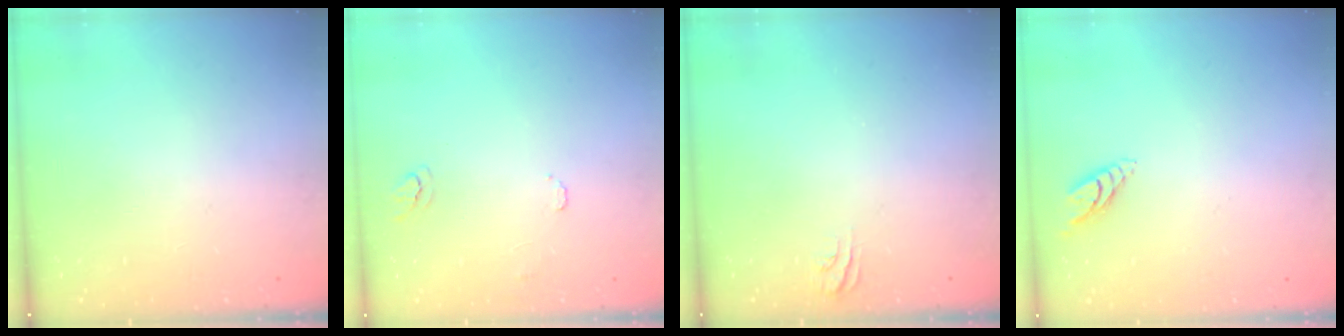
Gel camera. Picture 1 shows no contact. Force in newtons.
{"total": 5.9, "press": 5.9, "slide": 0.6}
{"total": 4.2, "press": 4.2, "slide": 0.3}
{"total": 6.2, "press": 6.2, "slide": 0.7}